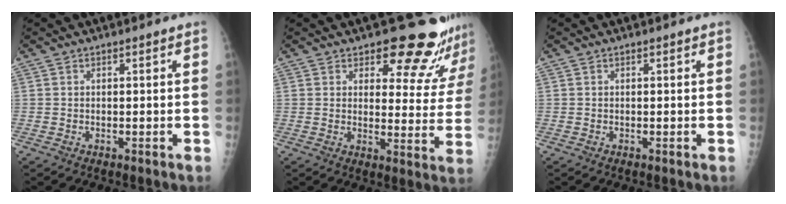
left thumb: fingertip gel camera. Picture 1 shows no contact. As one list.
[{"total": 14.2, "force": [12.9, 4.4, 4.2], "torque": [-0.001, -0.114, 0.140]}, {"total": 0.0}]